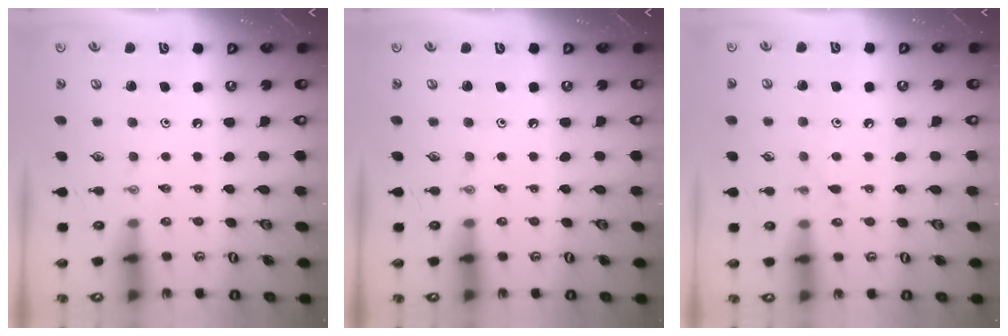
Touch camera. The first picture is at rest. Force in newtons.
{"total": 0.0}
{"total": 6.1, "press": 6.1, "slide": 0.7}